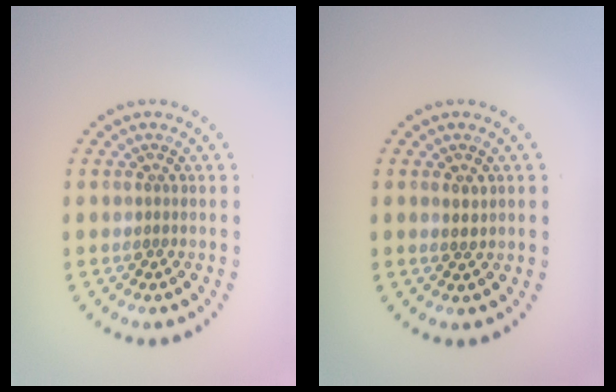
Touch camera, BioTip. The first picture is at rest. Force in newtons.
{"total": 1.1, "press": 1.1, "slide": 0.4}